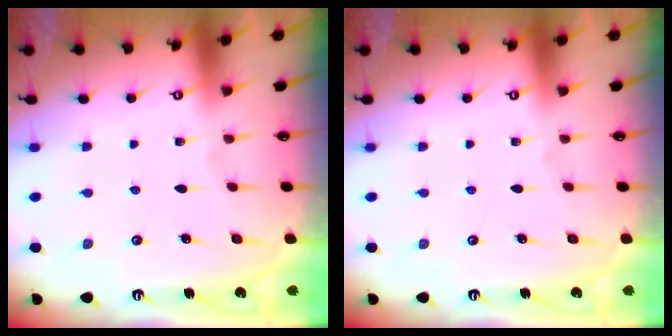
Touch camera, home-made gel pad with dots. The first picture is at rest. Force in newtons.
{"total": 0.0}